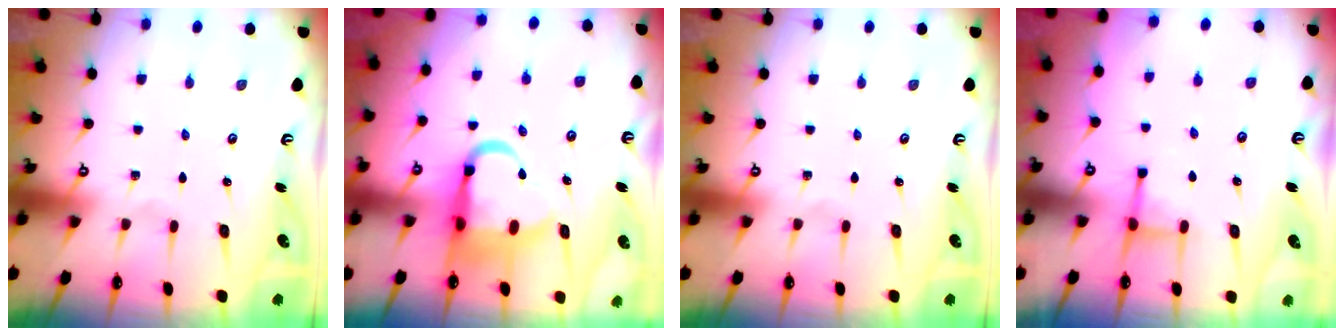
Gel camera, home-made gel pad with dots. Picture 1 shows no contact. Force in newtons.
{"total": 12.7, "press": 12.5, "slide": 2.3}
{"total": 0.0}
{"total": 2.6, "press": 2.5, "slide": 0.8}